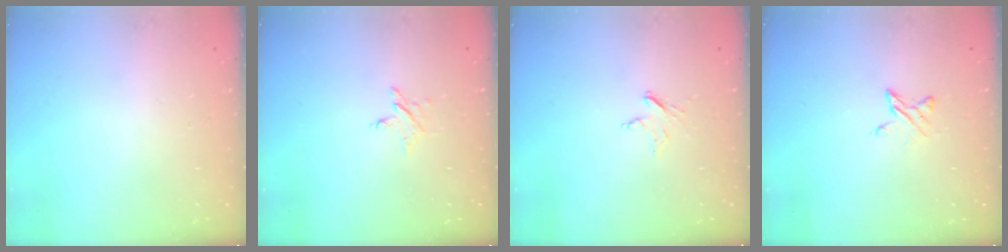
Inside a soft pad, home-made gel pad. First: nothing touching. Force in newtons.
{"total": 2.8, "press": 2.8, "slide": 0.3}
{"total": 3.7, "press": 3.7, "slide": 0.4}
{"total": 3.0, "press": 3.0, "slide": 0.3}